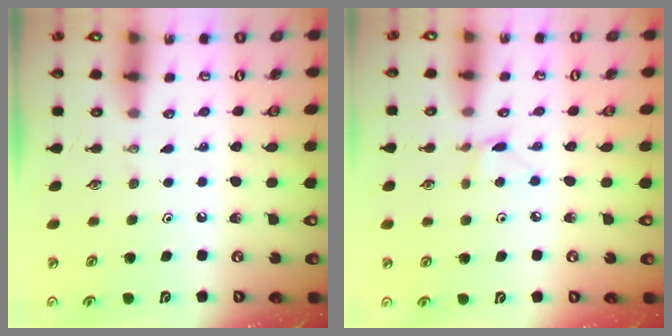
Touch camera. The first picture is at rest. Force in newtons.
{"total": 3.5, "press": 3.5, "slide": 0.5}